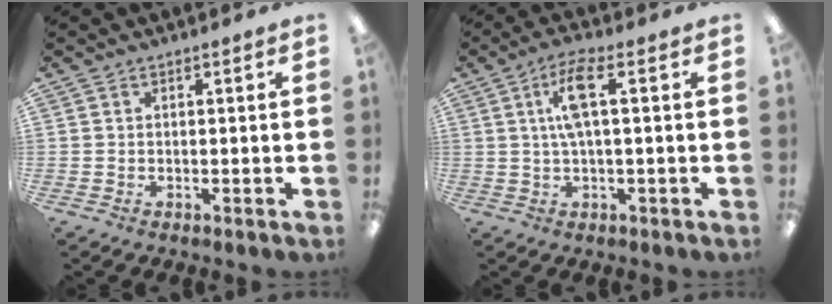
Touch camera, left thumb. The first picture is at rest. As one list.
[{"total": 8.1, "force": [2.0, 2.4, 7.5], "torque": [-0.137, 0.006, 0.031]}]